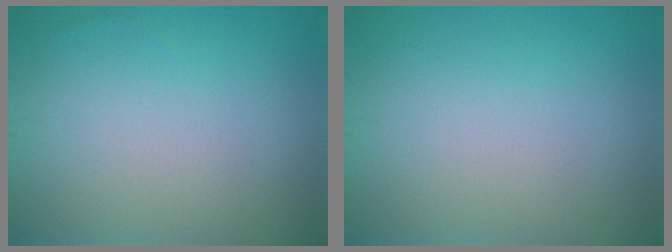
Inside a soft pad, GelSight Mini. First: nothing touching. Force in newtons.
{"total": 0.0}